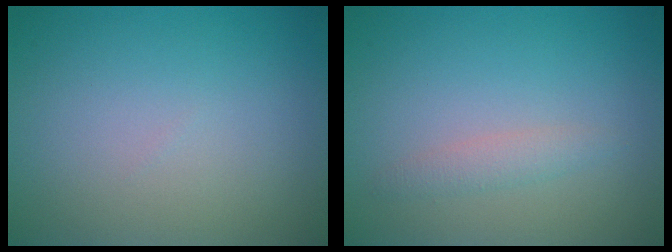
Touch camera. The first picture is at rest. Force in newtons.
{"total": 1.4, "press": 1.4, "slide": 0.0}